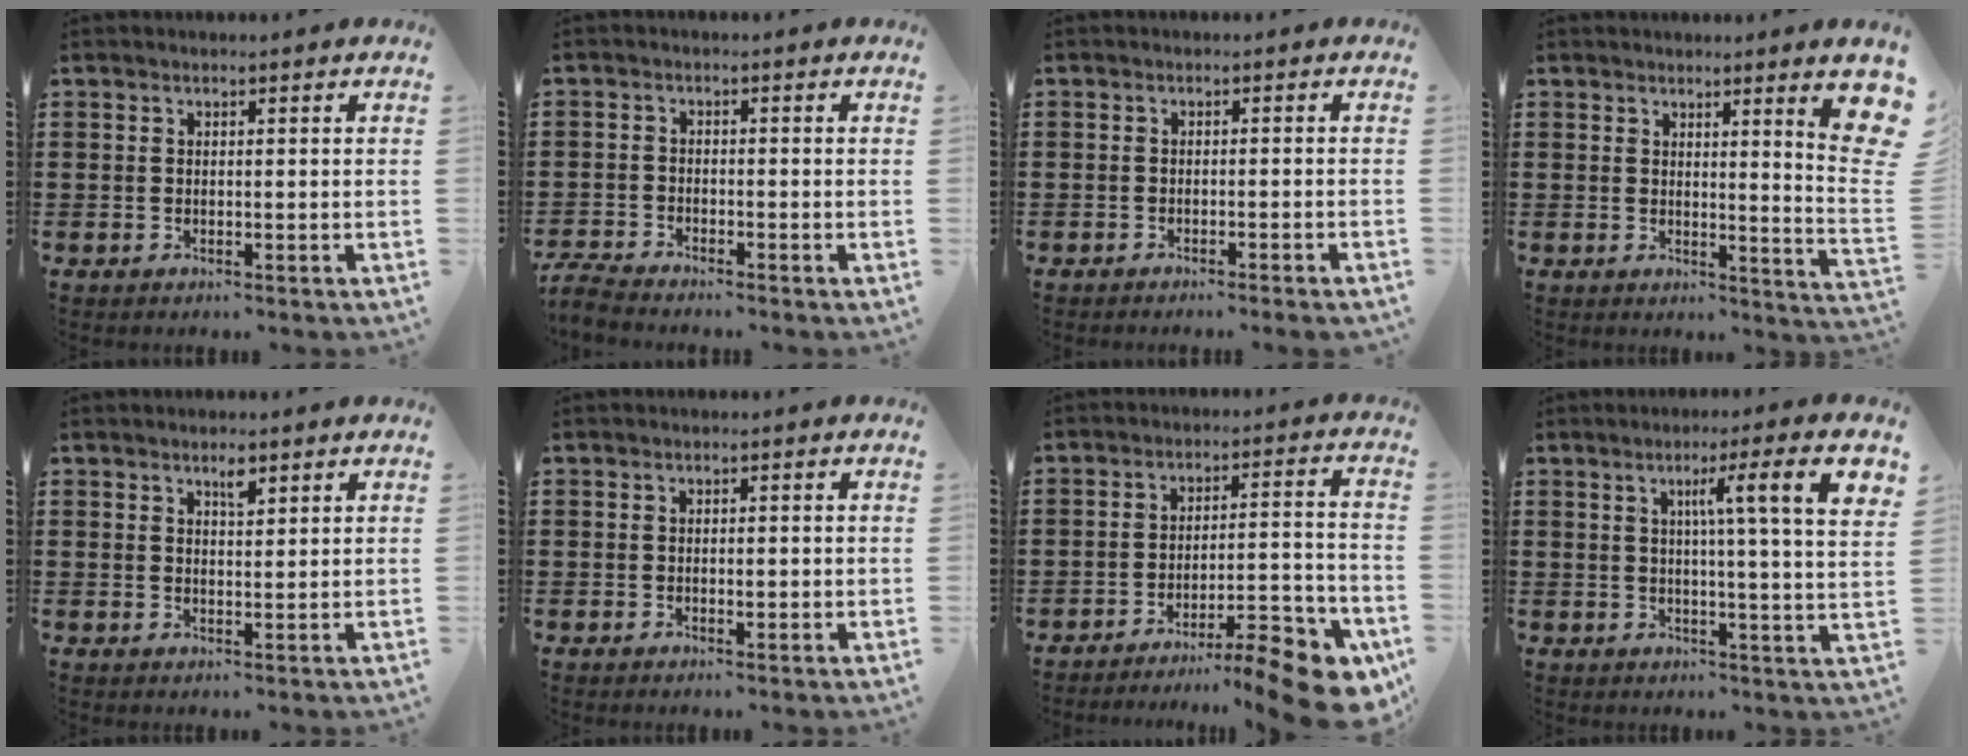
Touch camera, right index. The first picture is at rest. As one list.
[{"total": 2.9, "force": [-2.8, 0.1, 0.4], "torque": [-0.016, 0.001, -0.062]}, {"total": 1.3, "force": [-1.2, -0.2, 0.5], "torque": [-0.008, 0.000, -0.023]}, {"total": 6.1, "force": [3.2, 0.2, 5.1], "torque": [-0.075, -0.023, 0.049]}, {"total": 2.3, "force": [1.5, 0.8, 1.5], "torque": [-0.018, -0.002, 0.023]}, {"total": 1.0, "force": [-0.2, 0.5, 0.9], "torque": [-0.015, 0.001, -0.005]}, {"total": 10.0, "force": [-8.1, 1.5, 5.7], "torque": [-0.067, 0.016, -0.151]}, {"total": 8.8, "force": [3.3, 0.0, 8.1], "torque": [-0.137, -0.006, 0.045]}]